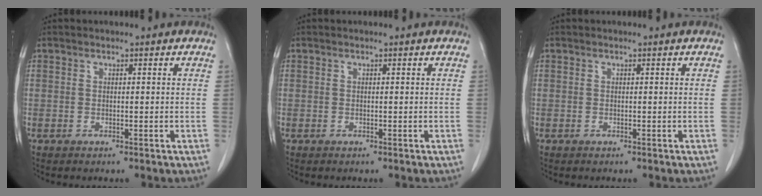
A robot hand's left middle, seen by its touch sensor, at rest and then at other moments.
{"total": 0.0}
{"total": 0.0}